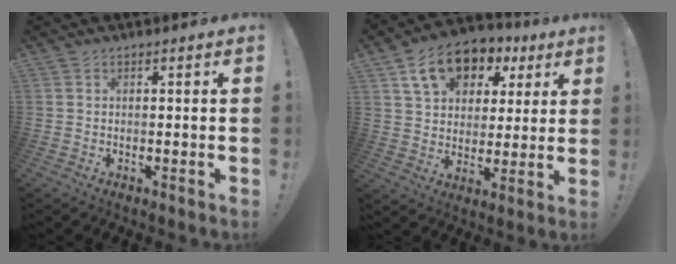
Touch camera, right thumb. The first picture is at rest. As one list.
[{"total": 15.0, "force": [7.6, 10.4, 7.6], "torque": [-0.115, -0.029, 0.142]}]